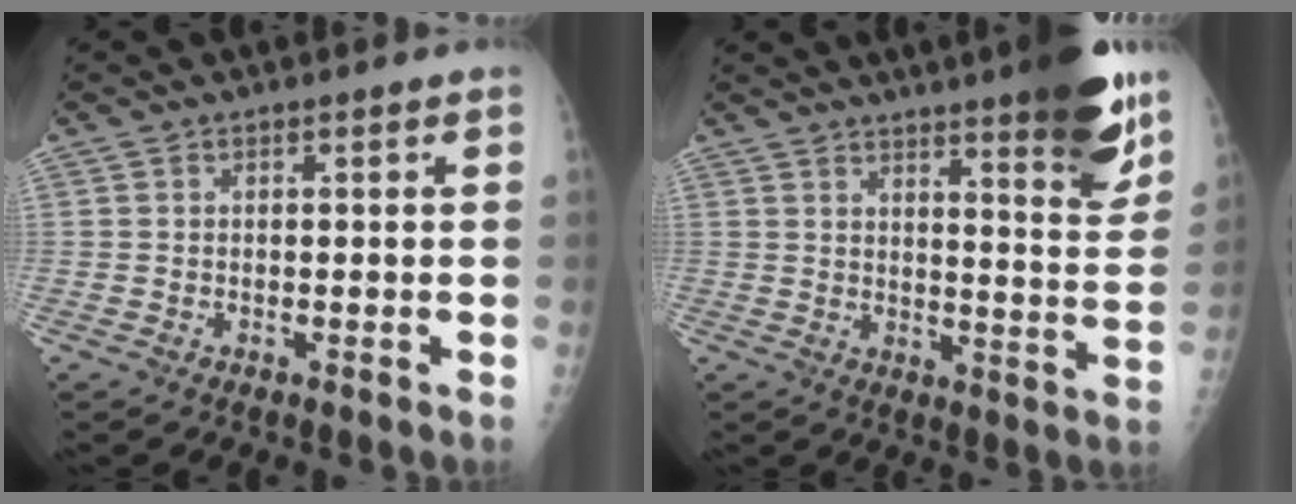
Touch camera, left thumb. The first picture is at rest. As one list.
[{"total": 15.1, "force": [10.3, 2.5, 10.8], "torque": [-0.123, -0.063, 0.138]}]